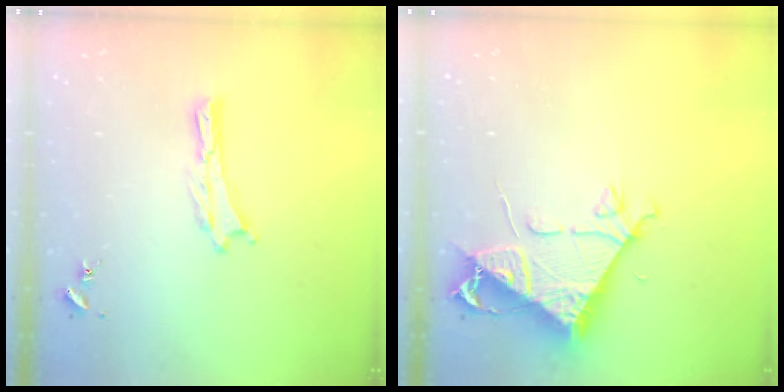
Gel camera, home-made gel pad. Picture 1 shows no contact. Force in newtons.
{"total": 8.0, "press": 8.0, "slide": 0.7}